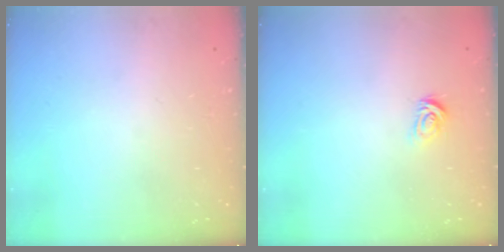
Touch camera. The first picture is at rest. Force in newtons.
{"total": 2.8, "press": 2.8, "slide": 0.4}